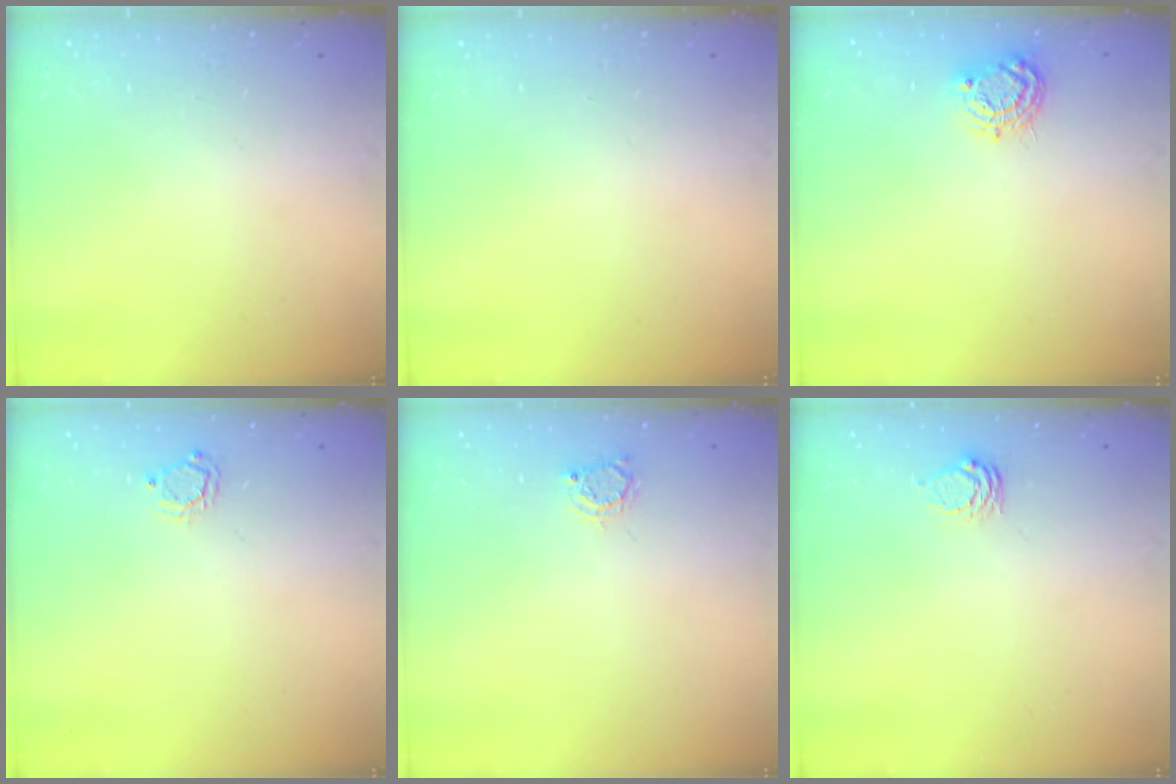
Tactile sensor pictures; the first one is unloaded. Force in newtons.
{"total": 0.0}
{"total": 7.6, "press": 7.6, "slide": 0.5}
{"total": 2.9, "press": 2.9, "slide": 0.3}
{"total": 2.8, "press": 2.8, "slide": 0.4}
{"total": 3.9, "press": 3.8, "slide": 0.4}